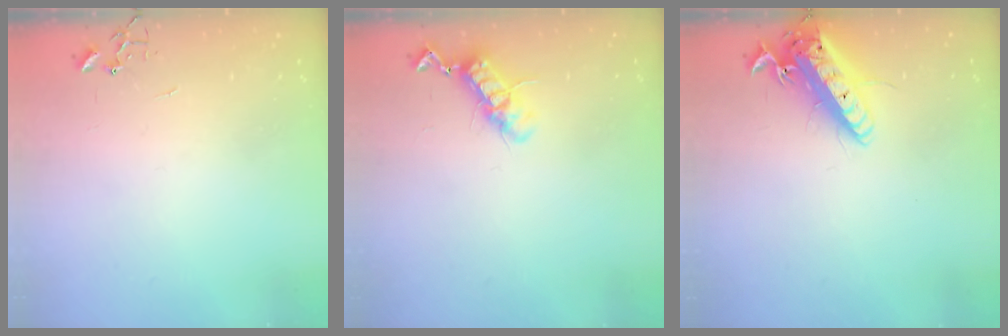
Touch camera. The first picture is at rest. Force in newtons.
{"total": 11.3, "press": 11.2, "slide": 1.2}
{"total": 16.4, "press": 16.0, "slide": 3.4}